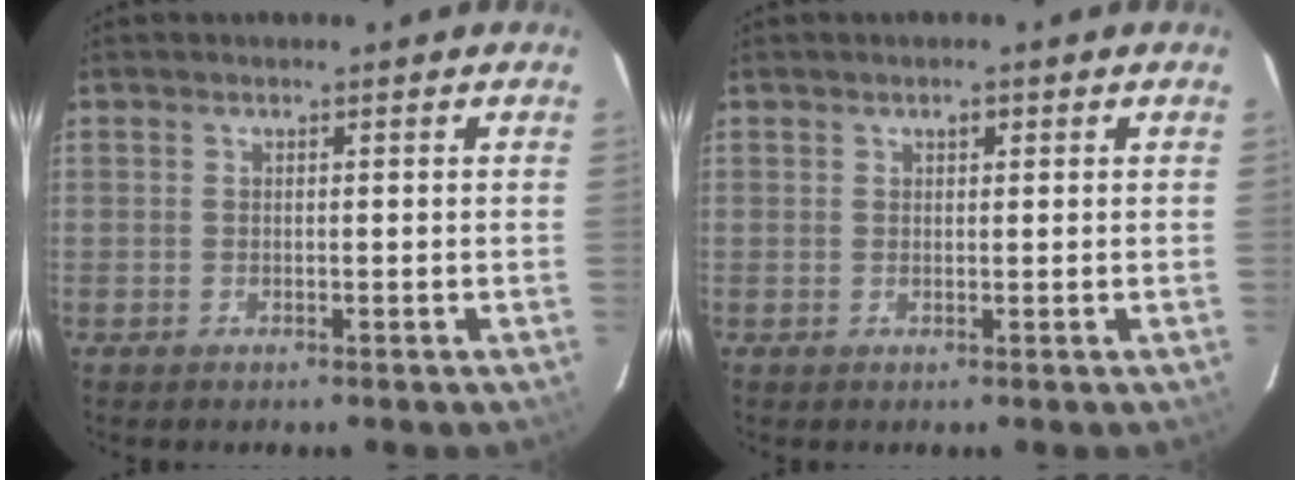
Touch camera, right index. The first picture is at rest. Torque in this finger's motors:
{"motor_torque": [0.01, 0.00, 0.01, 0.01]}